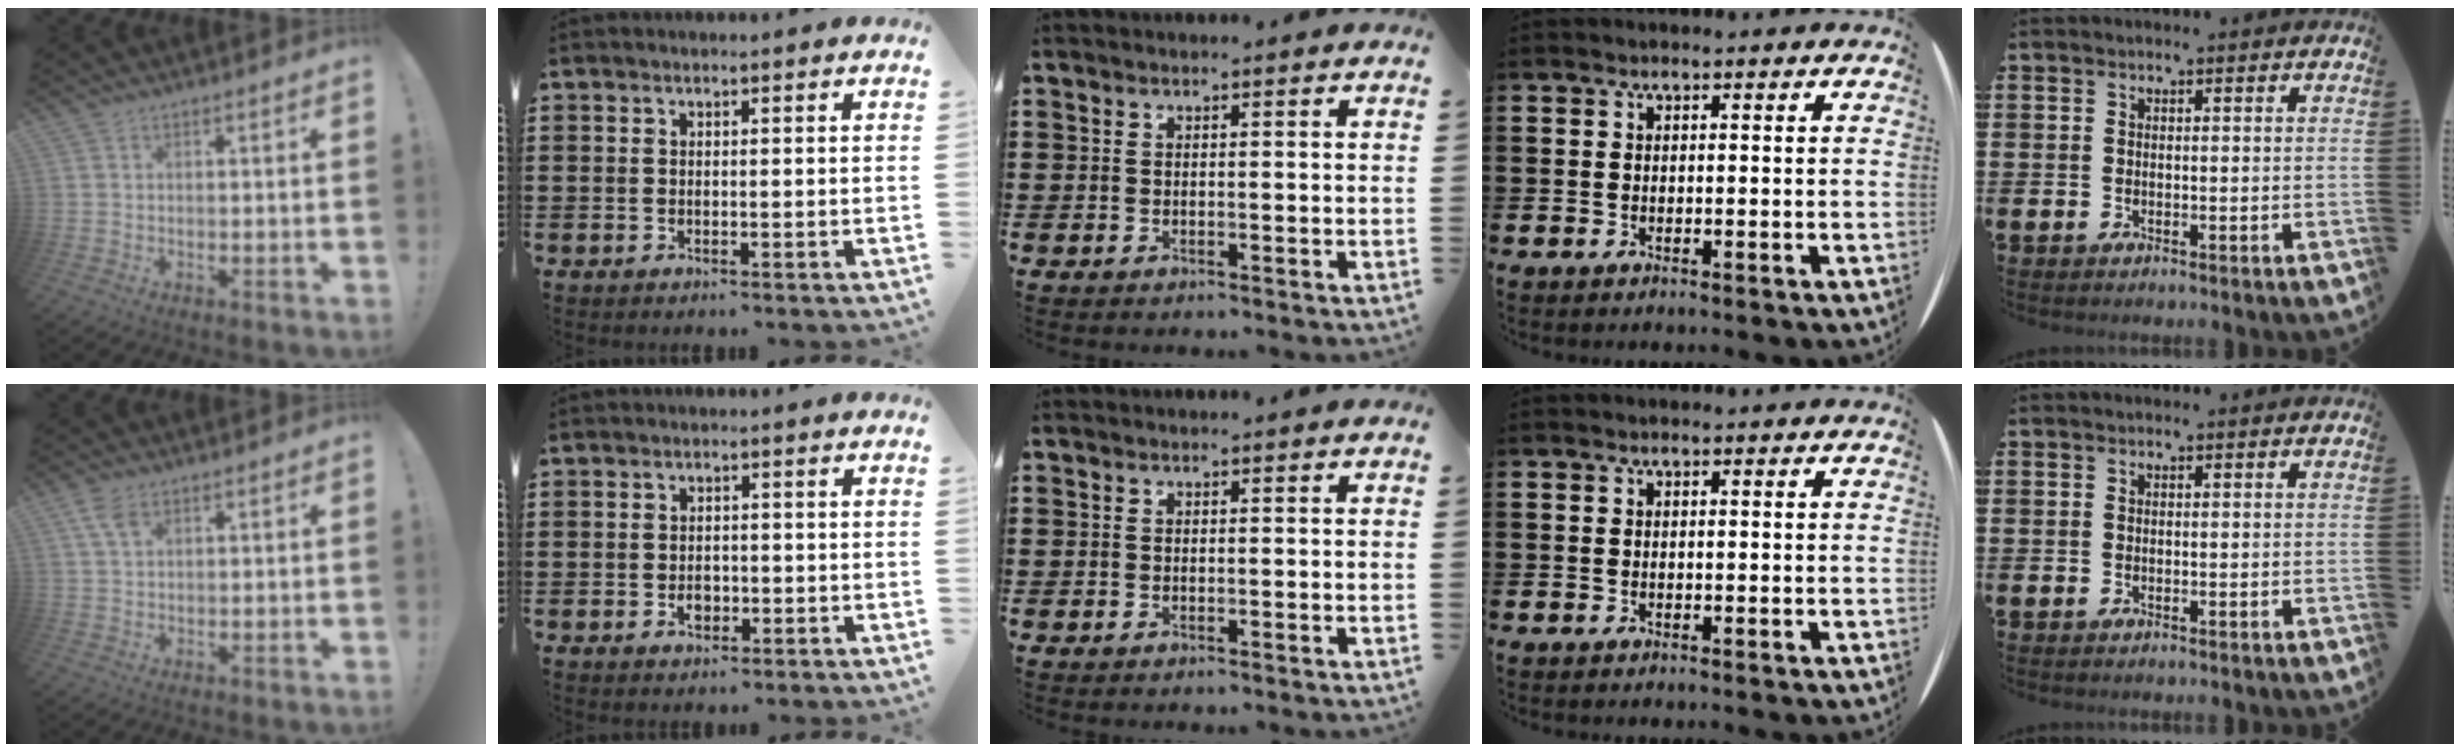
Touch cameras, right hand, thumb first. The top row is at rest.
{"thumb": {"total": 4.4, "force": [2.1, 2.4, 3.0], "torque": [-0.054, -0.004, 0.041]}, "index": {"total": 2.1, "force": [-0.7, 1.4, 1.4], "torque": [-0.028, 0.002, -0.014]}}